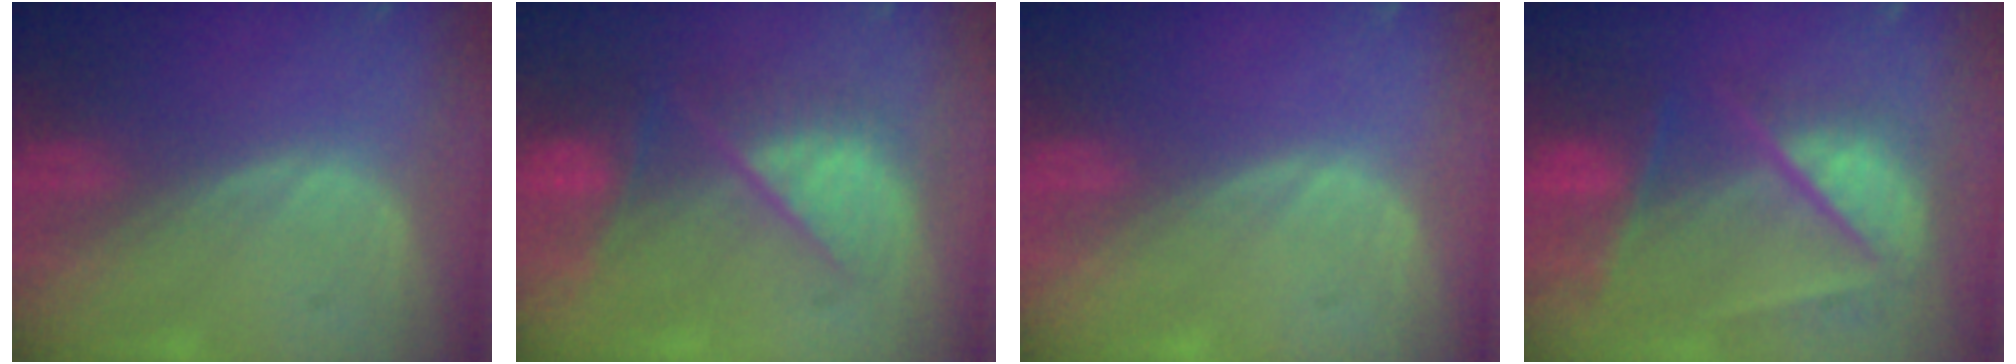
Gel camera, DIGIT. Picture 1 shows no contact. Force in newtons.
{"total": 9.8, "press": 8.3, "slide": 5.2}
{"total": 0.0}
{"total": 9.8, "press": 8.4, "slide": 4.9}